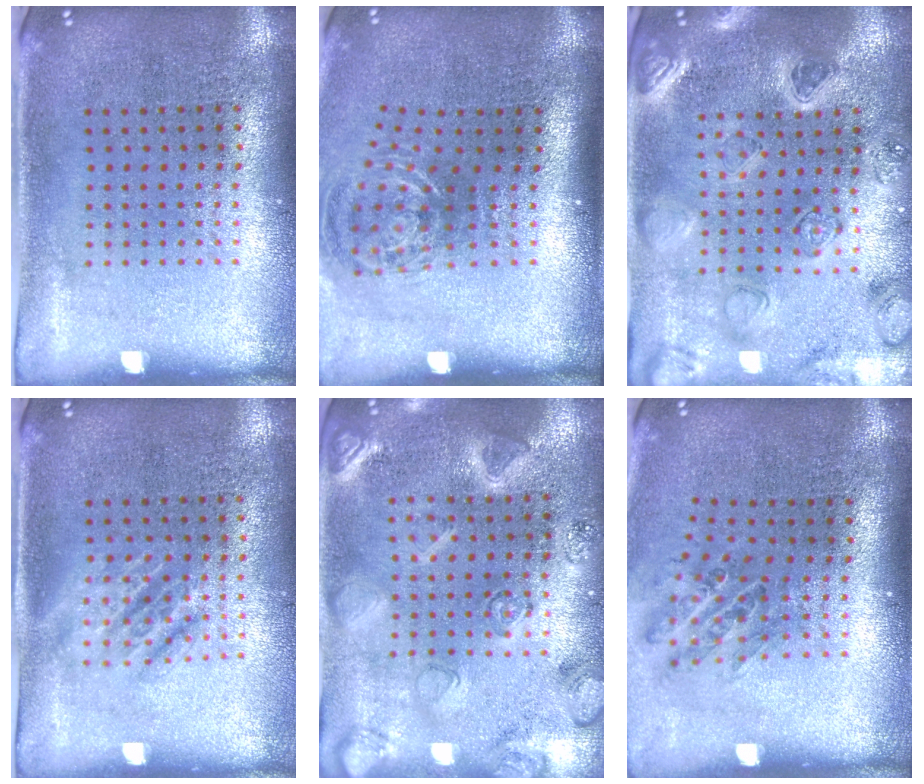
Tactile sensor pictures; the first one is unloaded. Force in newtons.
{"total": 1.7, "press": 1.2, "slide": 1.2}
{"total": 2.2, "press": 2.2, "slide": 0.2}
{"total": 1.2, "press": 1.1, "slide": 0.5}
{"total": 2.7, "press": 2.7, "slide": 0.4}
{"total": 1.1, "press": 1.0, "slide": 0.4}